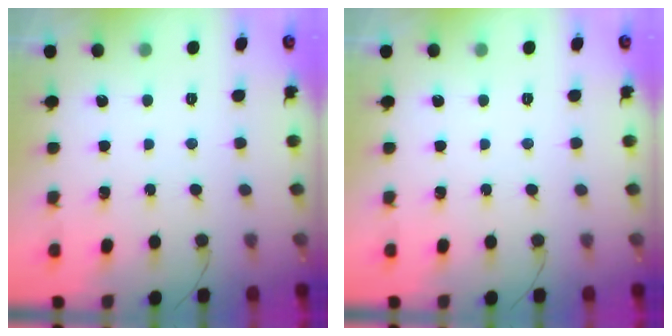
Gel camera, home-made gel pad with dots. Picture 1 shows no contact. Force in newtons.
{"total": 0.0}